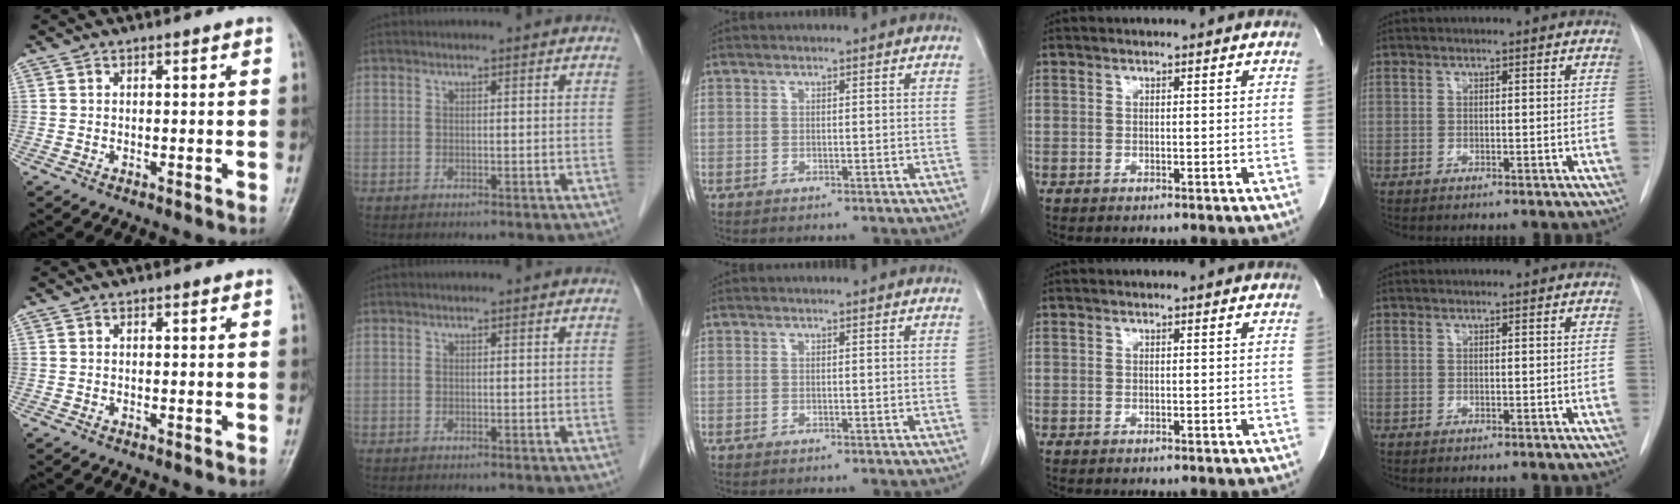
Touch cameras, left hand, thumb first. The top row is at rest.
{}